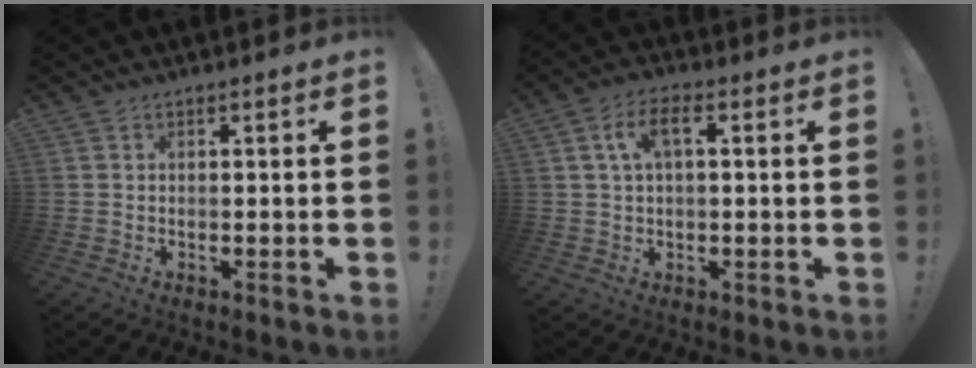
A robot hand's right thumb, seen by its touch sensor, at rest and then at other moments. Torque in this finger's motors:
{"motor_torque": [0.16, 0.20, 0.14, 0.05, 0.24]}